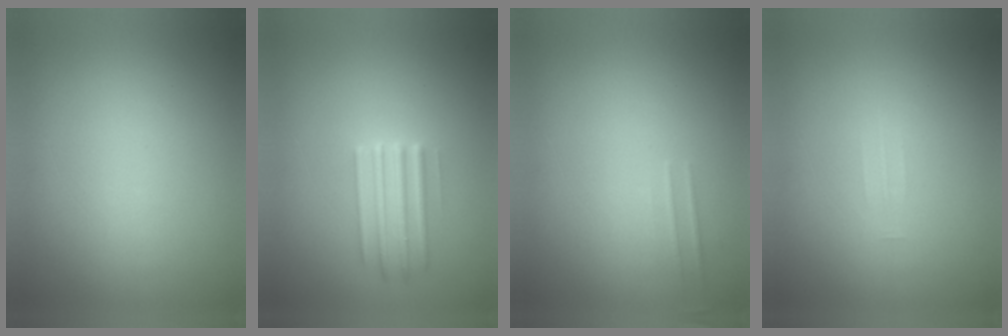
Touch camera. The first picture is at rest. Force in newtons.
{"total": 2.5}
{"total": 1.7}
{"total": 1.2}